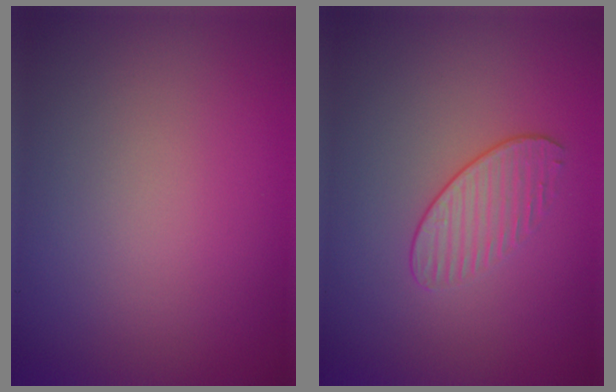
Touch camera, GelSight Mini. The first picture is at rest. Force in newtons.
{"total": 1.8, "press": 1.3, "slide": 1.1}